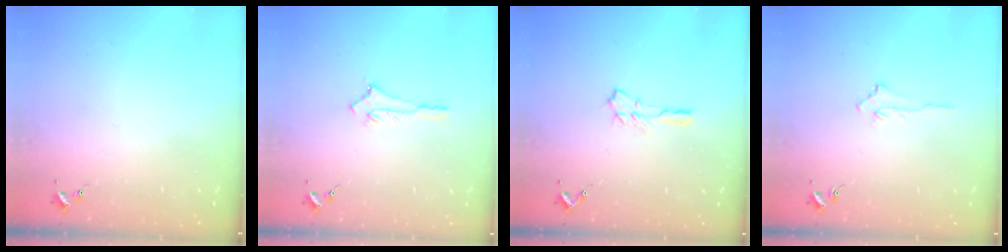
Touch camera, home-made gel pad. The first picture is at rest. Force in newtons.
{"total": 2.9, "press": 2.9, "slide": 0.2}
{"total": 5.1, "press": 5.1, "slide": 0.6}
{"total": 2.9, "press": 2.9, "slide": 0.4}